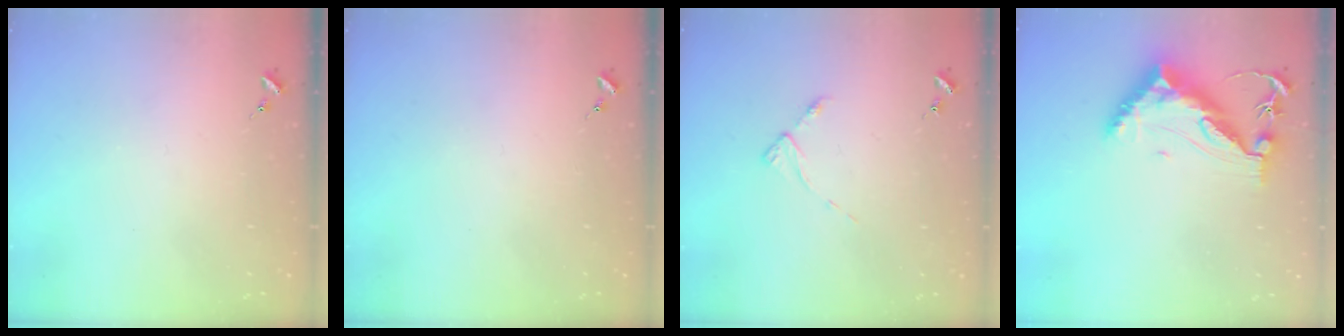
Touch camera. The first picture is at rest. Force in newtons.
{"total": 0.0}
{"total": 3.5, "press": 3.5, "slide": 0.6}
{"total": 13.0, "press": 12.9, "slide": 0.7}